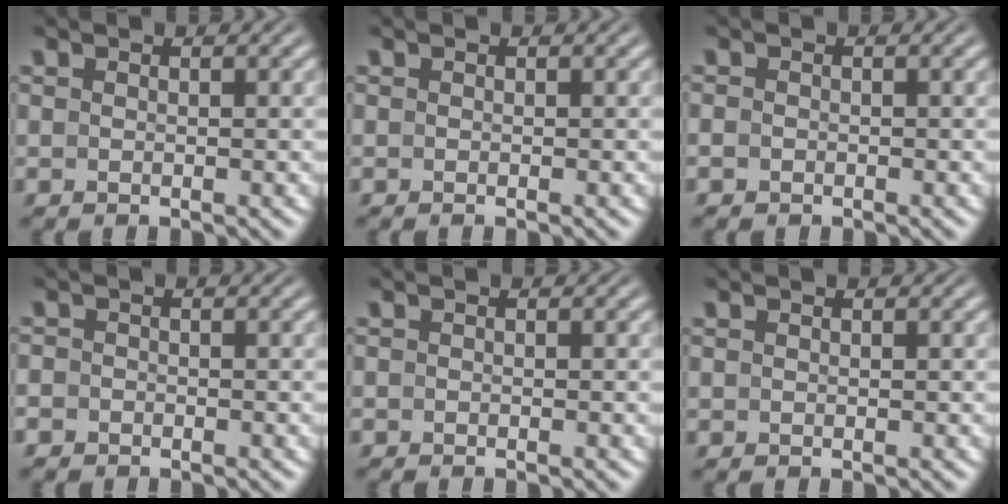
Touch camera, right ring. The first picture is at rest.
{"total": 0.0}
{"total": 1.1, "force": [-0.7, 0.8, 0.3], "torque": [-0.017, -0.012, -0.008]}
{"total": 2.0, "force": [-1.3, 1.5, 0.0], "torque": [-0.013, -0.013, -0.021]}
{"total": 0.5, "force": [-0.5, 0.0, 0.0], "torque": [-0.003, -0.006, -0.007]}
{"total": 0.0}